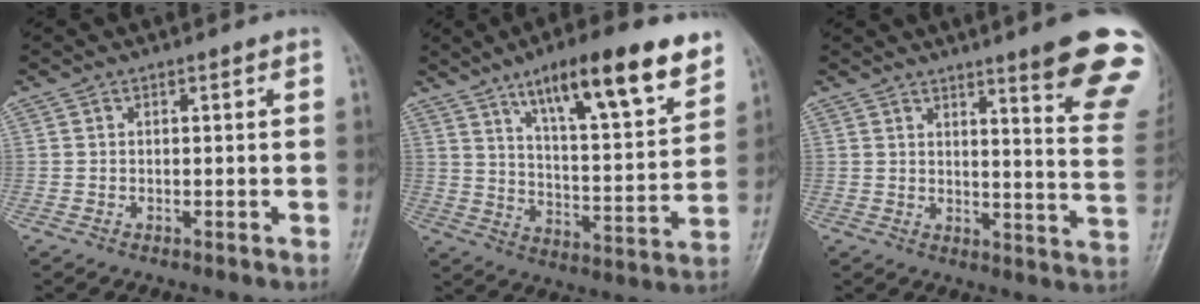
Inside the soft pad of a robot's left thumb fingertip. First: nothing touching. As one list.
[{"total": 19.3, "force": [12.1, 4.6, 14.3], "torque": [-0.190, -0.051, 0.195]}, {"total": 16.3, "force": [10.8, 1.5, 12.1], "torque": [-0.122, -0.067, 0.125]}]